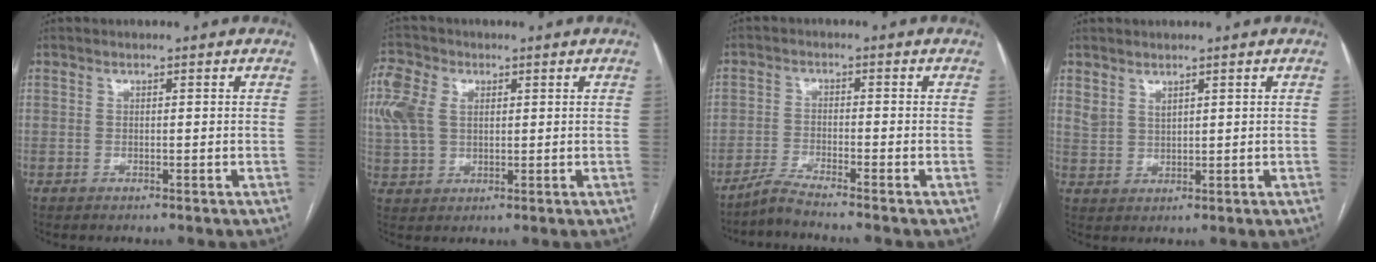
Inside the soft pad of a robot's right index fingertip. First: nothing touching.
{"total": 8.7, "force": [2.8, 6.1, 5.6], "torque": [-0.163, 0.027, 0.056]}
{"total": 3.8, "force": [-3.5, -1.3, 1.0], "torque": [-0.025, -0.016, -0.074]}
{"total": 2.9, "force": [2.5, 1.1, 0.7], "torque": [-0.021, 0.007, 0.055]}